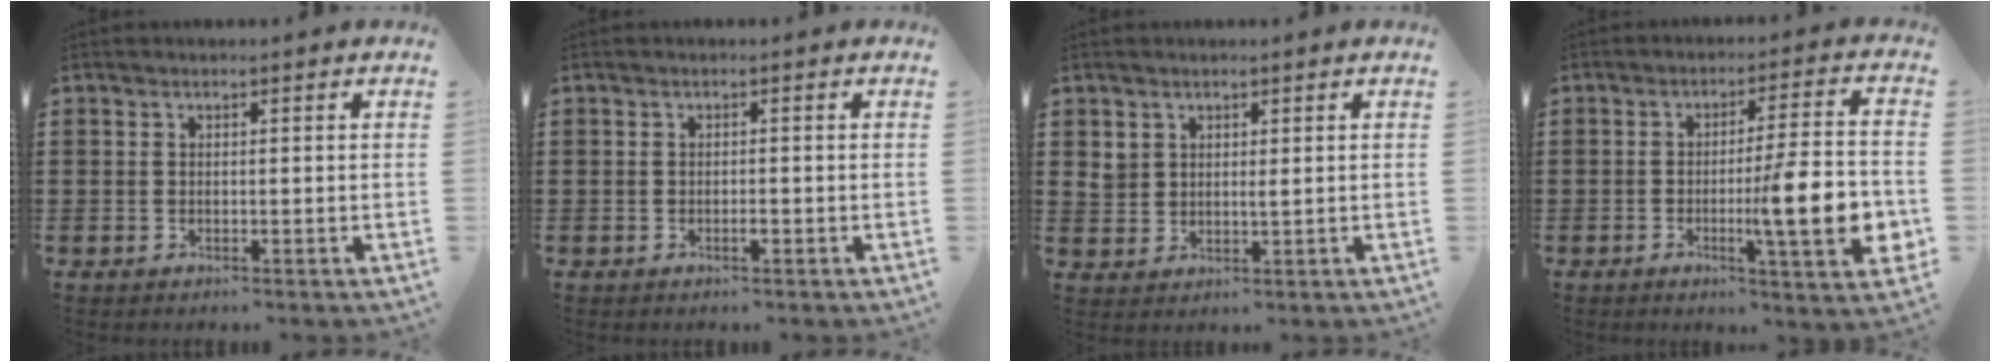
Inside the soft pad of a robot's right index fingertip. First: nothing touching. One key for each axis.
{"total": 0.9, "fx": -0.4, "fy": 0.2, "fz": 0.8, "tx": -0.015, "ty": -0.004, "tz": -0.006}
{"total": 2.0, "fx": 1.1, "fy": 1.4, "fz": 0.7, "tx": -0.020, "ty": 0.006, "tz": 0.021}
{"total": 12.2, "fx": -2.5, "fy": 1.7, "fz": 11.8, "tx": -0.175, "ty": -0.013, "tz": -0.046}